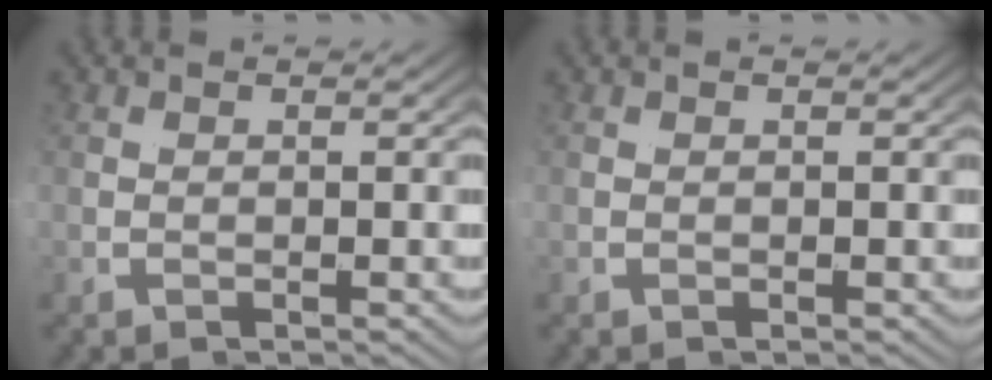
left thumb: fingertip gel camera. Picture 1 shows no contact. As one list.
[{"total": 0.0}]